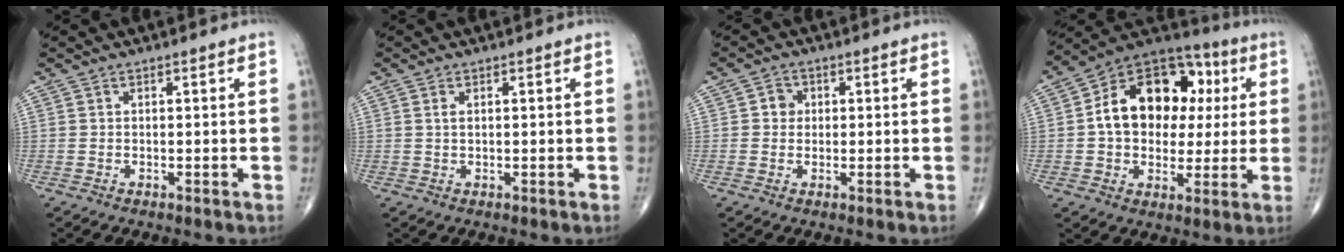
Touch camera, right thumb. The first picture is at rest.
{"total": 1.1, "force": [0.4, 0.5, 0.9], "torque": [-0.019, 0.003, 0.009]}
{"total": 2.5, "force": [0.3, 2.3, 0.9], "torque": [0.002, 0.005, 0.000]}
{"total": 19.3, "force": [2.7, 13.7, 13.2], "torque": [-0.161, 0.026, 0.038]}